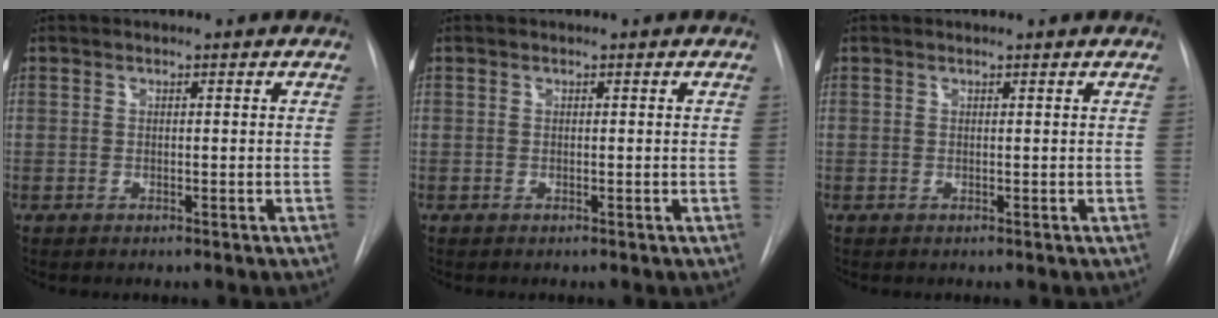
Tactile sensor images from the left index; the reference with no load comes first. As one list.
[{"total": 0.0}, {"total": 0.0}]